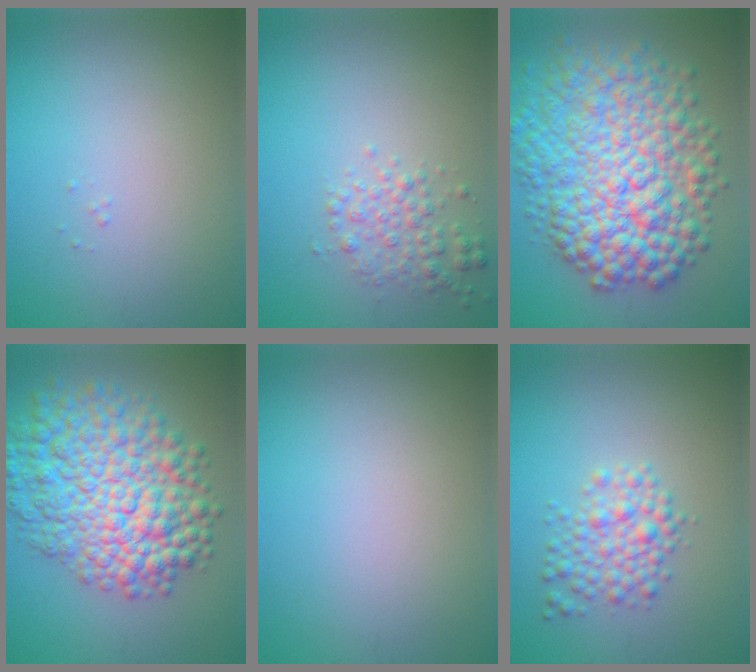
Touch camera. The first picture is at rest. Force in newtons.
{"total": 2.4, "press": 2.4, "slide": 0.0}
{"total": 11.8, "press": 11.8, "slide": 0.1}
{"total": 10.9, "press": 10.9, "slide": 0.2}
{"total": 0.0}
{"total": 3.3, "press": 3.3, "slide": 0.1}